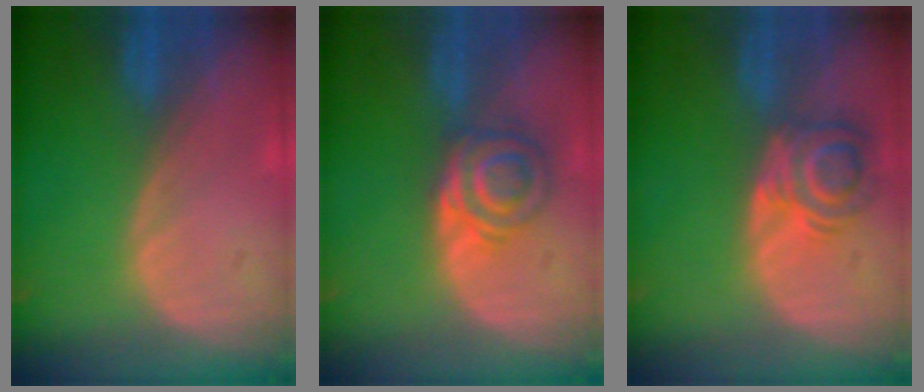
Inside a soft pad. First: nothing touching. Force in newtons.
{"total": 6.0, "press": 5.5, "slide": 2.2}
{"total": 5.5, "press": 5.3, "slide": 1.4}